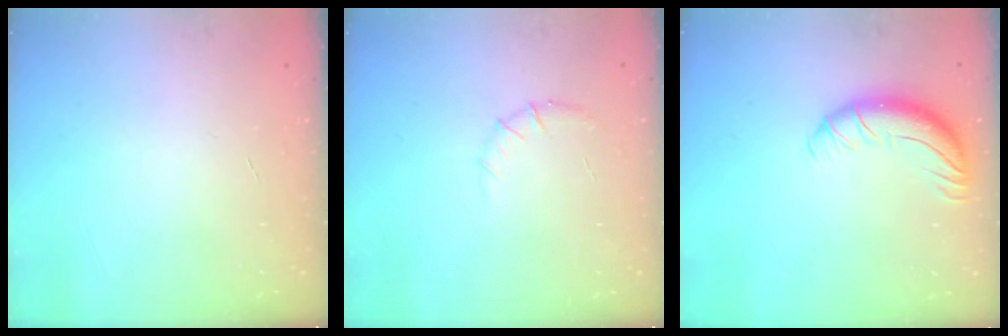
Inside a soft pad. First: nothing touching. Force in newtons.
{"total": 6.2, "press": 6.0, "slide": 1.8}
{"total": 10.1, "press": 9.8, "slide": 2.2}